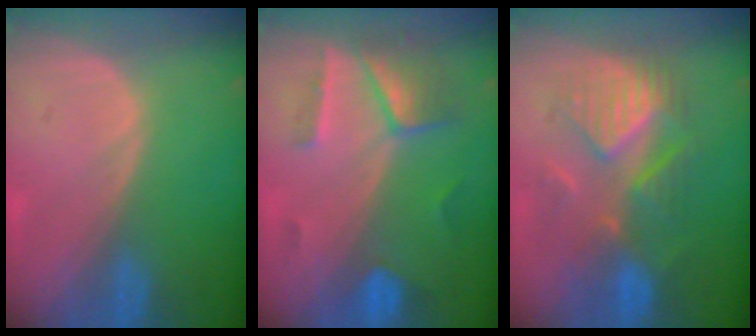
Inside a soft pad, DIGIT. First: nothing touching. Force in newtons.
{"total": 7.4, "press": 6.5, "slide": 3.6}
{"total": 9.0, "press": 8.9, "slide": 0.9}